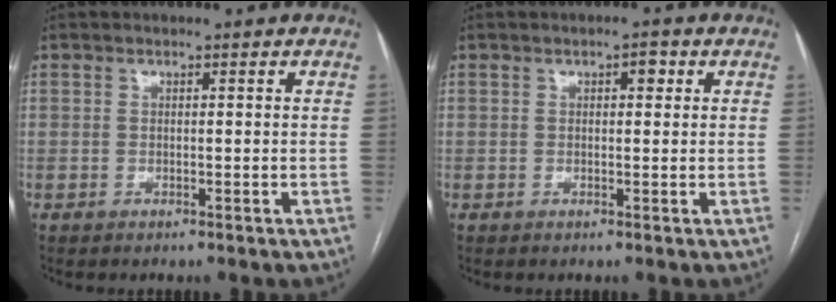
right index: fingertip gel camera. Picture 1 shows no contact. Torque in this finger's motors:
{"motor_torque": [0.04, -0.01, 0.01, 0.02]}